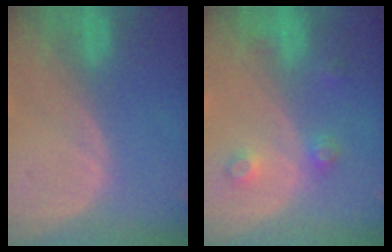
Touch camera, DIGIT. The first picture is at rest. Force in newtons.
{"total": 3.8, "press": 3.4, "slide": 1.5}